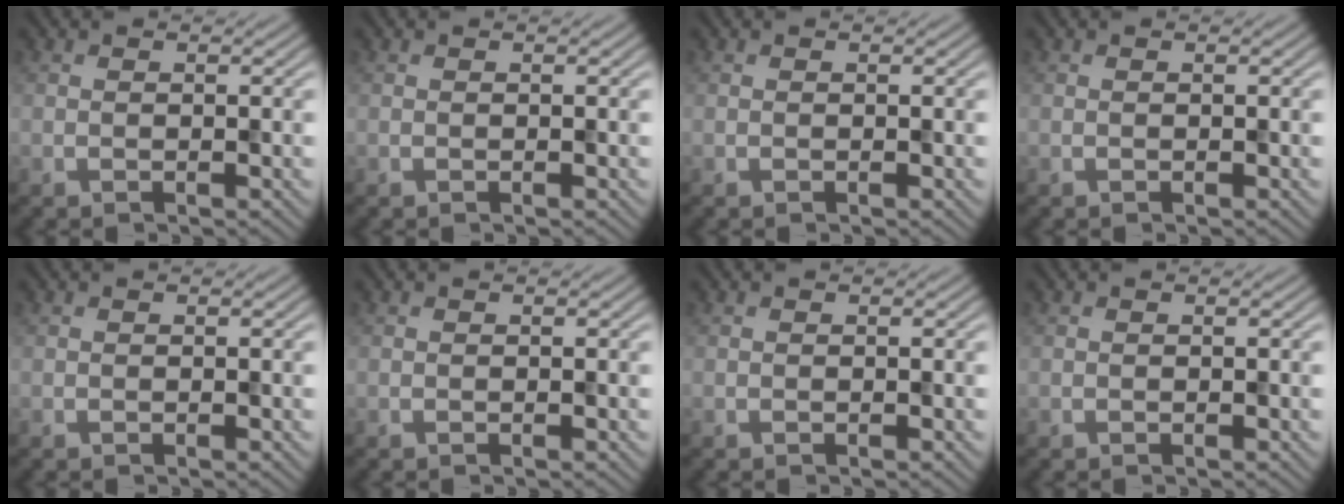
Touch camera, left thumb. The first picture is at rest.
{"total": 0.0}
{"total": 0.0}
{"total": 0.0}
{"total": 0.0}
{"total": 0.0}
{"total": 0.0}
{"total": 0.0}